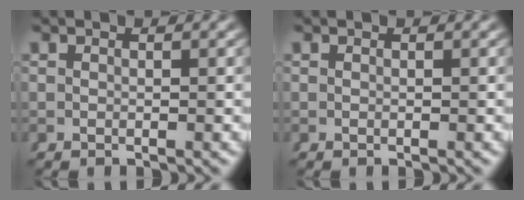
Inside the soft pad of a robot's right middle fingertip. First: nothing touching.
{"total": 0.0}